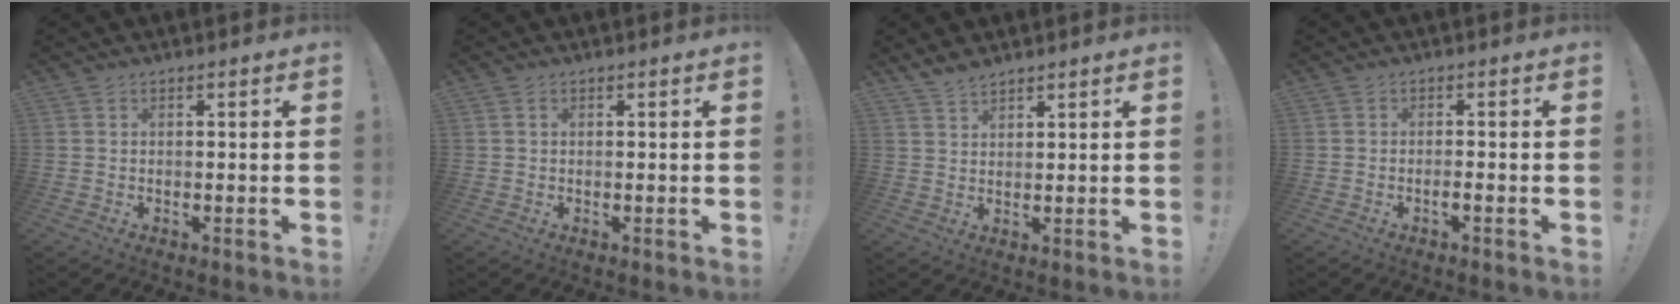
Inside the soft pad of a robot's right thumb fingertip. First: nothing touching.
{"total": 0.6, "force": [0.3, 0.5, 0.3], "torque": [0.001, 0.000, 0.003]}
{"total": 3.8, "force": [3.4, 1.3, 1.2], "torque": [-0.020, -0.021, 0.064]}
{"total": 1.7, "force": [-1.1, -0.1, 1.3], "torque": [-0.028, 0.000, -0.019]}